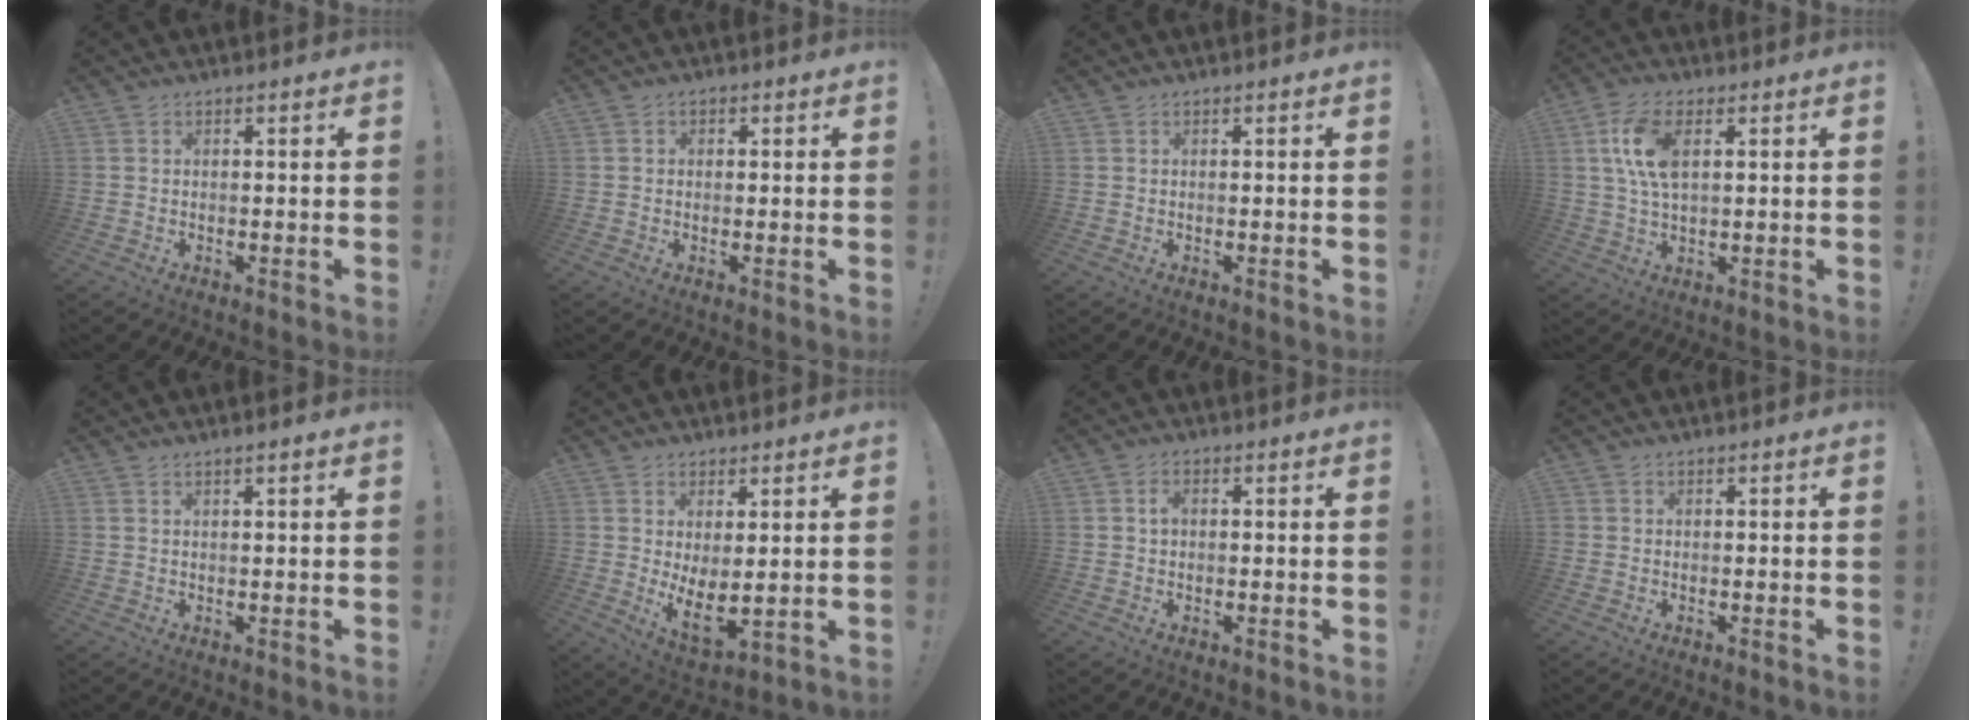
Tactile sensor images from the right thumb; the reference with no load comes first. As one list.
[{"total": 1.0, "force": [-0.1, 0.9, 0.5], "torque": [-0.004, 0.002, -0.002]}, {"total": 0.0}, {"total": 9.8, "force": [2.7, 5.2, 7.9], "torque": [-0.156, -0.002, 0.045]}, {"total": 1.2, "force": [0.8, -0.3, 0.8], "torque": [-0.020, 0.001, 0.015]}, {"total": 6.8, "force": [2.0, 2.9, 5.9], "torque": [-0.077, -0.037, 0.044]}, {"total": 1.8, "force": [0.3, 1.2, 1.3], "torque": [-0.014, 0.002, 0.002]}, {"total": 0.7, "force": [0.0, 0.7, 0.2], "torque": [-0.006, 0.003, 0.000]}]